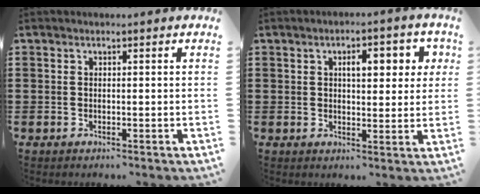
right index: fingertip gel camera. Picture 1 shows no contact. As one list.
[{"total": 5.0, "force": [1.6, 2.0, 4.3], "torque": [-0.057, 0.000, 0.016]}]